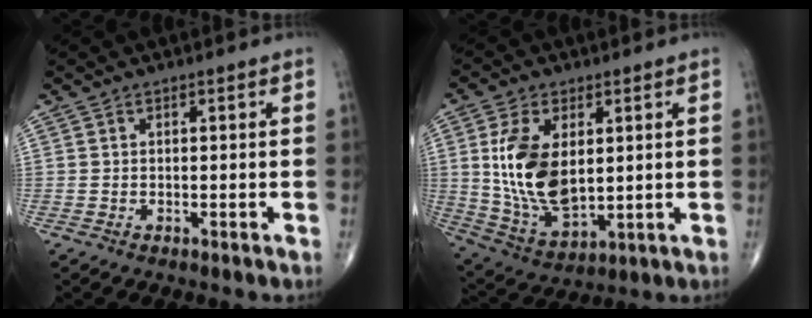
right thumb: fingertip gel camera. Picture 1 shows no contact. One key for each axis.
{"total": 15.4, "fx": 2.5, "fy": 8.7, "fz": 12.5, "tx": -0.229, "ty": -0.017, "tz": 0.061}